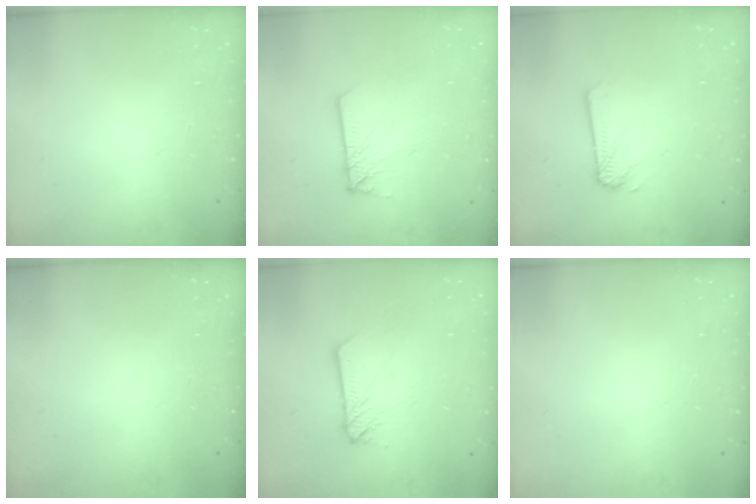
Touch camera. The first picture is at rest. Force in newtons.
{"total": 5.5, "press": 5.5, "slide": 0.1}
{"total": 1.9, "press": 1.9, "slide": 0.3}
{"total": 0.0}
{"total": 3.6, "press": 3.6, "slide": 0.3}
{"total": 0.0}